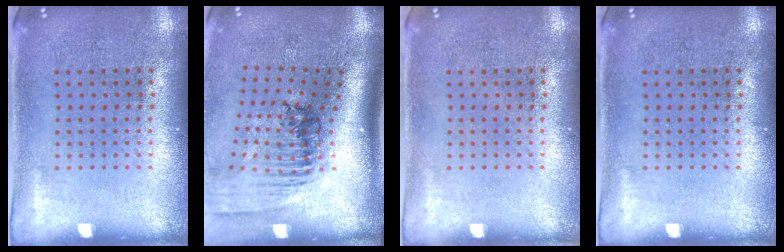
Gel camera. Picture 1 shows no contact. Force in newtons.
{"total": 2.4, "press": 1.6, "slide": 1.8}
{"total": 0.0}
{"total": 0.0}